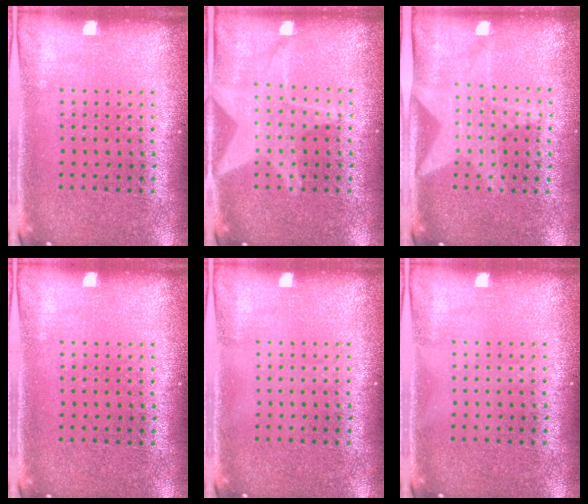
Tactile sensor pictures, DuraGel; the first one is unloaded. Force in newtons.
{"total": 3.0, "press": 3.0, "slide": 0.4}
{"total": 1.4, "press": 1.4, "slide": 0.2}
{"total": 0.0}
{"total": 0.0}
{"total": 0.0}